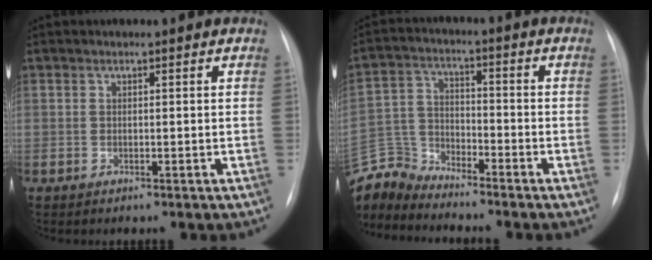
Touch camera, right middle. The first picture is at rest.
{"total": 8.2, "force": [-8.2, 0.7, 0.0], "torque": [-0.009, 0.009, -0.165]}